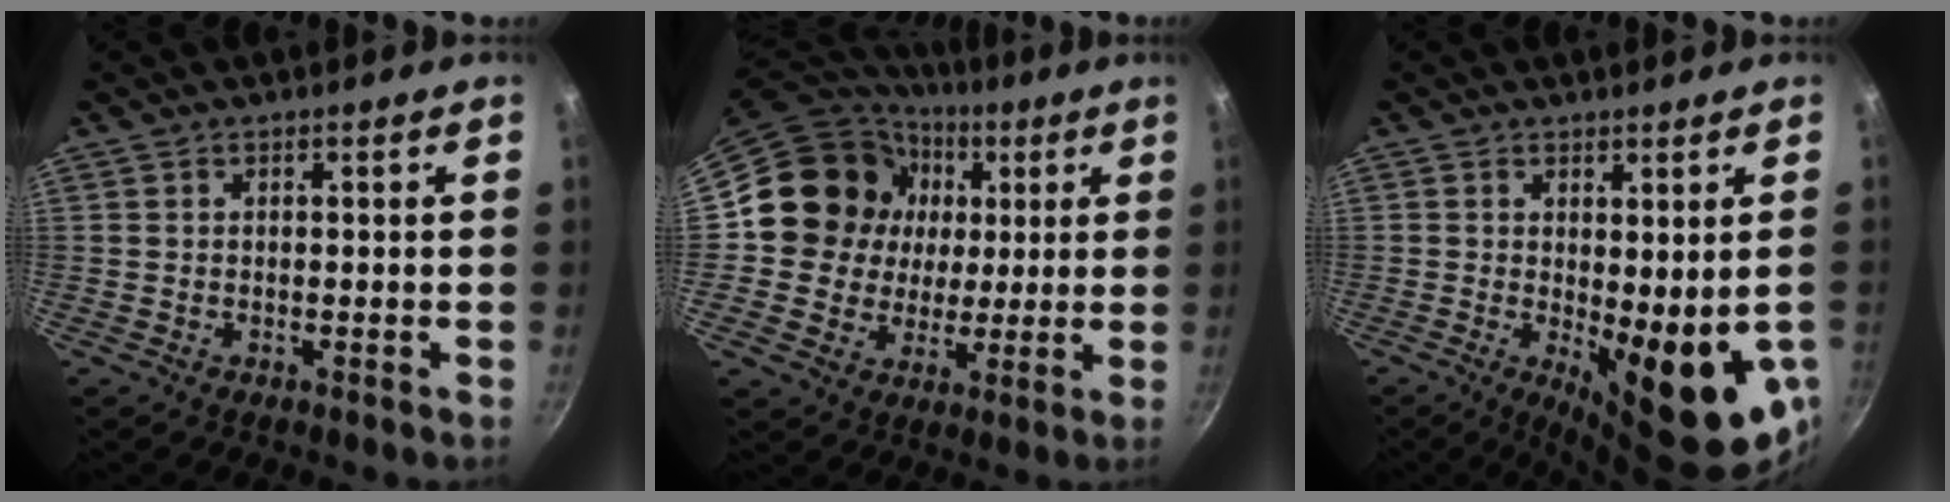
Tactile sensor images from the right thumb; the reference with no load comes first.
{"total": 17.3, "force": [3.6, 15.8, 6.0], "torque": [-0.094, 0.008, 0.057]}
{"total": 13.6, "force": [-2.0, 4.4, 12.7], "torque": [-0.145, -0.024, -0.014]}